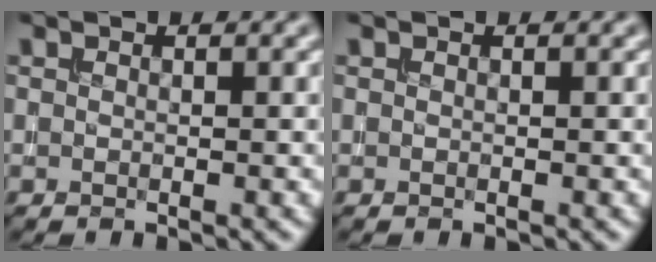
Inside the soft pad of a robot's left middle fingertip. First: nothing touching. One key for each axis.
{"total": 0.0}